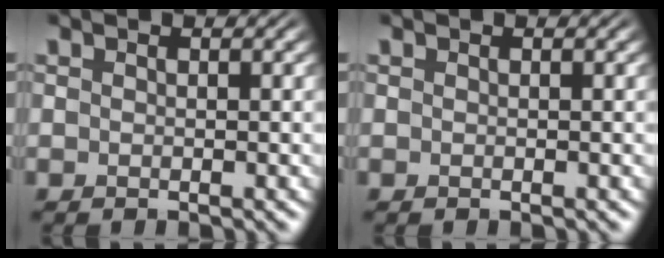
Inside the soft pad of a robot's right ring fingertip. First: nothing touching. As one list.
[{"total": 0.0}]